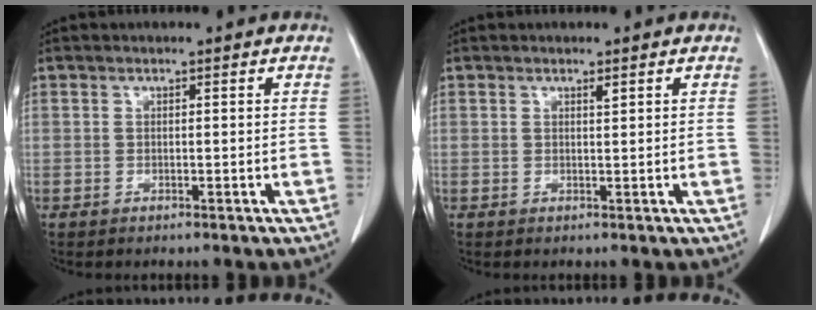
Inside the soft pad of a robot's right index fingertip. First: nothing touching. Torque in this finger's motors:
{"motor_torque": [-0.02, 0.02, -0.01, 0.00]}